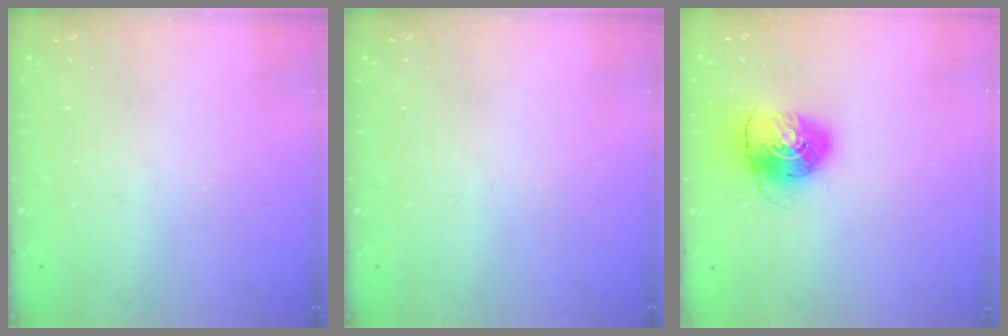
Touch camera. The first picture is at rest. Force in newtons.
{"total": 0.0}
{"total": 10.3, "press": 10.3, "slide": 0.4}